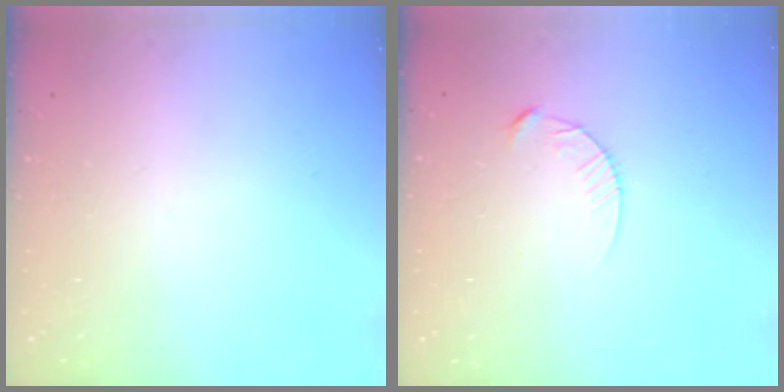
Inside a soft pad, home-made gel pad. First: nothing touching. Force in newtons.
{"total": 4.3, "press": 4.3, "slide": 0.4}